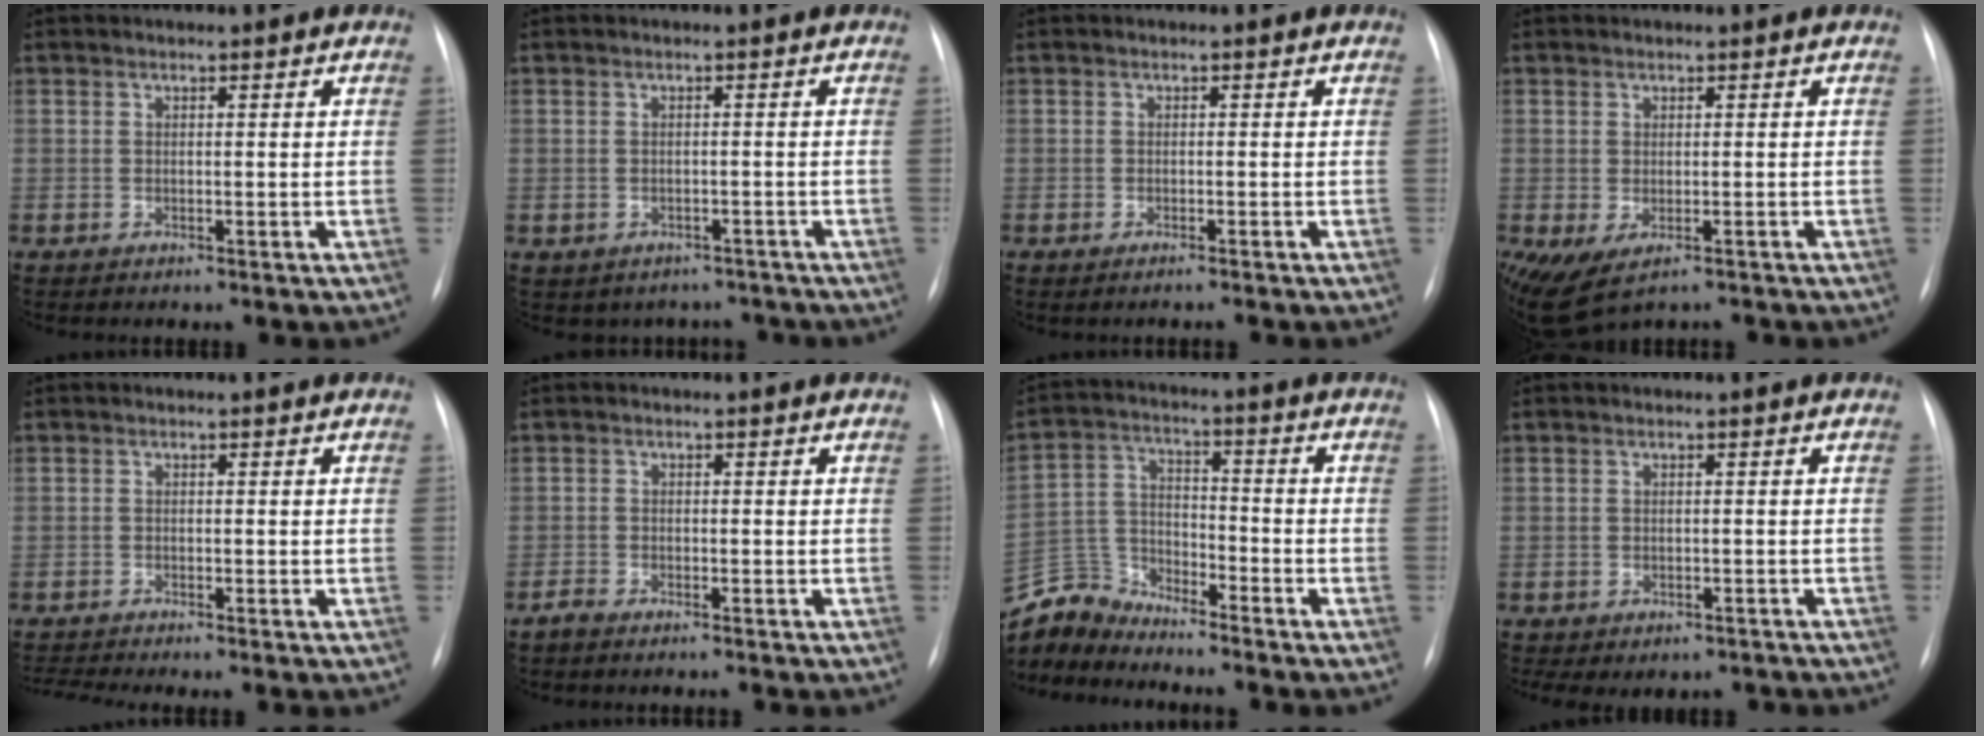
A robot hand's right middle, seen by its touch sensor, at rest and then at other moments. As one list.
[{"total": 5.1, "force": [-4.0, 3.1, 0.2], "torque": [0.008, 0.022, -0.046]}, {"total": 1.0, "force": [-0.9, -0.1, 0.4], "torque": [-0.010, -0.002, -0.014]}, {"total": 7.1, "force": [-4.6, 3.0, 4.6], "torque": [-0.075, -0.016, -0.070]}, {"total": 2.6, "force": [-2.3, -1.1, 0.6], "torque": [-0.020, -0.012, -0.046]}, {"total": 1.8, "force": [-1.7, 0.2, 0.8], "torque": [-0.019, -0.004, -0.030]}, {"total": 8.2, "force": [-8.1, 1.0, -0.3], "torque": [0.000, 0.014, -0.165]}, {"total": 6.1, "force": [-4.7, 3.5, 1.9], "torque": [-0.021, 0.016, -0.054]}]